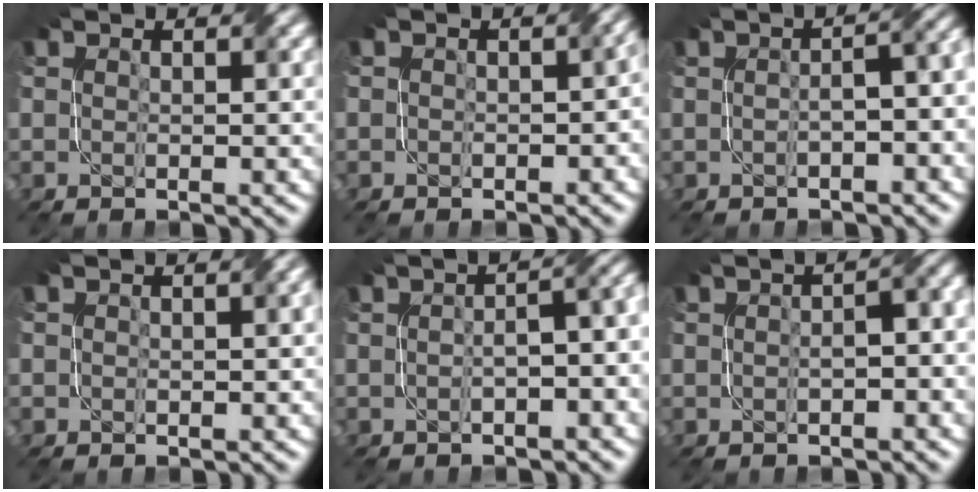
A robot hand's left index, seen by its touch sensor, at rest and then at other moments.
{"total": 3.0, "force": [0.0, 2.1, 2.1], "torque": [-0.013, -0.005, 0.000]}
{"total": 5.0, "force": [-0.7, 2.0, 4.5], "torque": [-0.043, 0.012, -0.010]}
{"total": 1.1, "force": [0.2, 0.5, 0.9], "torque": [-0.014, 0.003, 0.002]}
{"total": 5.3, "force": [-0.7, 2.2, 4.8], "torque": [-0.044, 0.012, -0.010]}
{"total": 4.1, "force": [-0.4, 1.6, 3.8], "torque": [-0.042, 0.012, -0.008]}